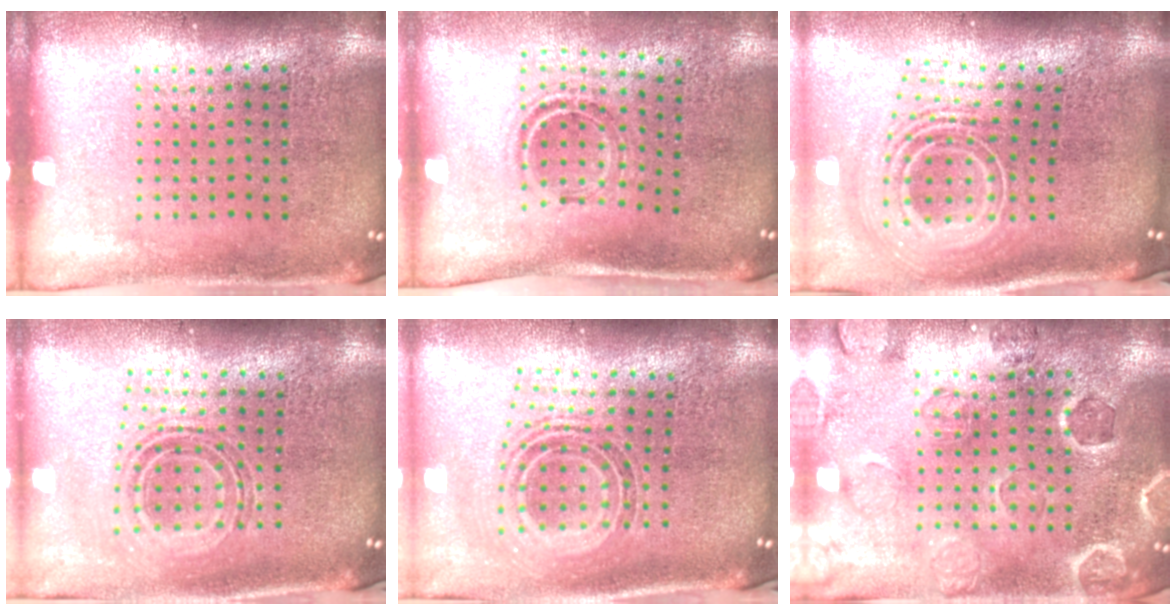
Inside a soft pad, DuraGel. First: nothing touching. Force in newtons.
{"total": 0.9, "press": 0.9, "slide": 0.3}
{"total": 2.9, "press": 1.9, "slide": 2.2}
{"total": 0.7, "press": 0.7, "slide": 0.2}
{"total": 1.2, "press": 1.0, "slide": 0.7}
{"total": 0.6, "press": 0.5, "slide": 0.3}